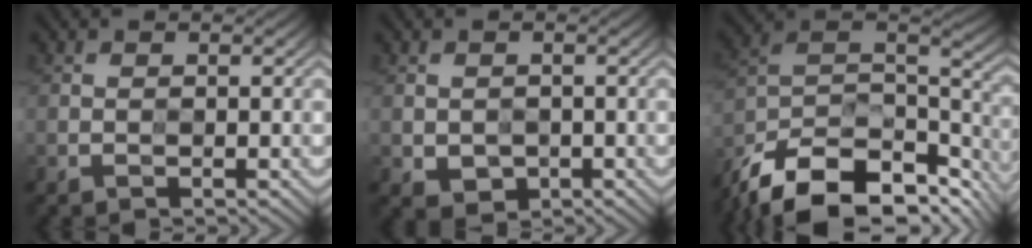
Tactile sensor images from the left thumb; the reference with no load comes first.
{"total": 2.3, "force": [-0.4, 1.9, 1.2], "torque": [-0.031, -0.013, -0.004]}
{"total": 16.3, "force": [-10.9, 7.4, 9.5], "torque": [-0.237, -0.031, -0.169]}